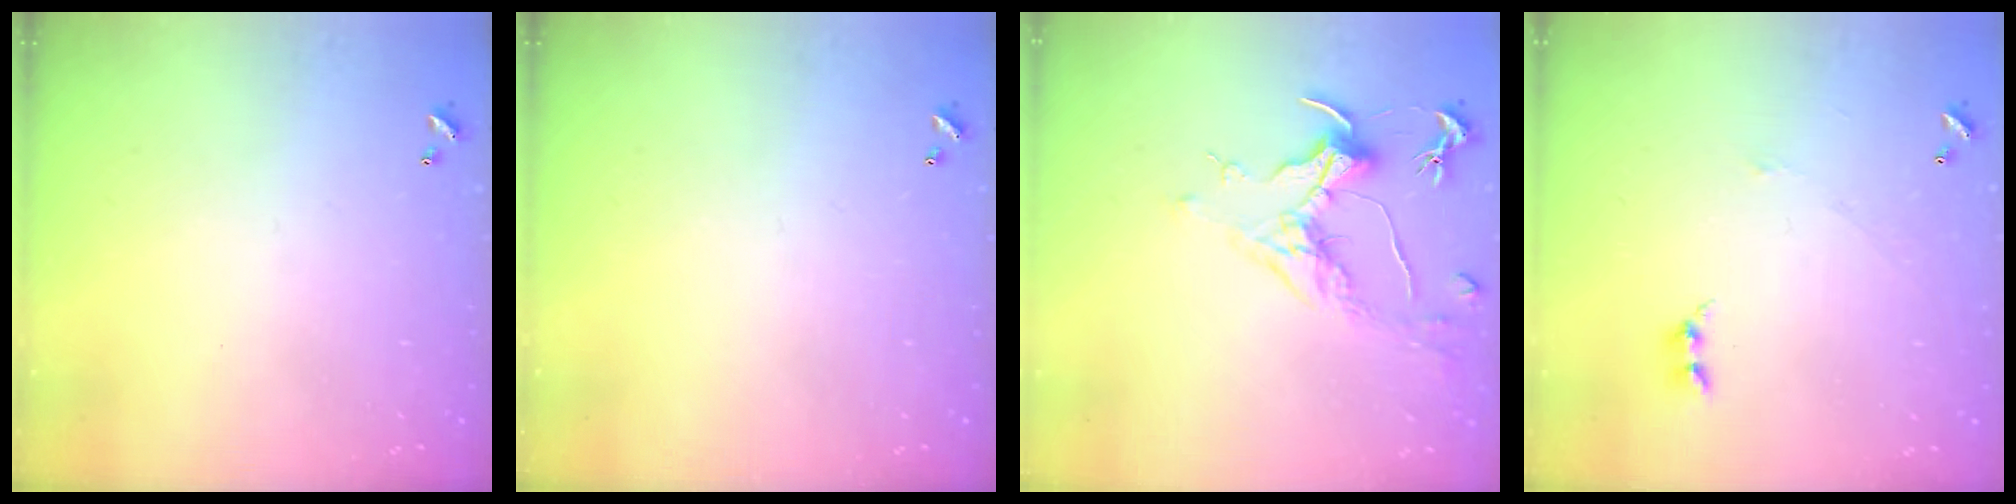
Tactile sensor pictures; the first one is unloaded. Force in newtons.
{"total": 0.0}
{"total": 1.8, "press": 1.6, "slide": 0.8}
{"total": 2.7, "press": 2.6, "slide": 0.4}